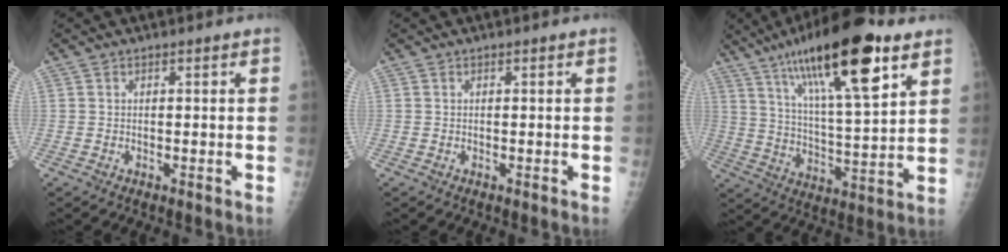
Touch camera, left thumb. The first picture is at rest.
{"total": 0.0}
{"total": 23.1, "force": [12.7, 5.8, 18.4], "torque": [-0.295, -0.034, 0.217]}